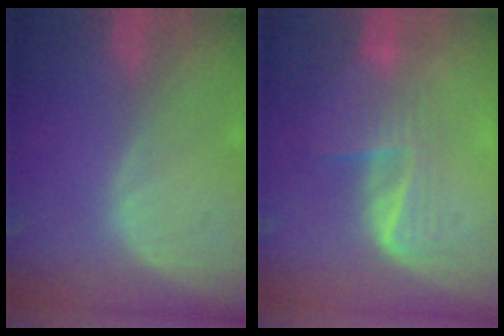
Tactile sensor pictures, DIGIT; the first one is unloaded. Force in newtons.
{"total": 6.3, "press": 5.5, "slide": 3.1}